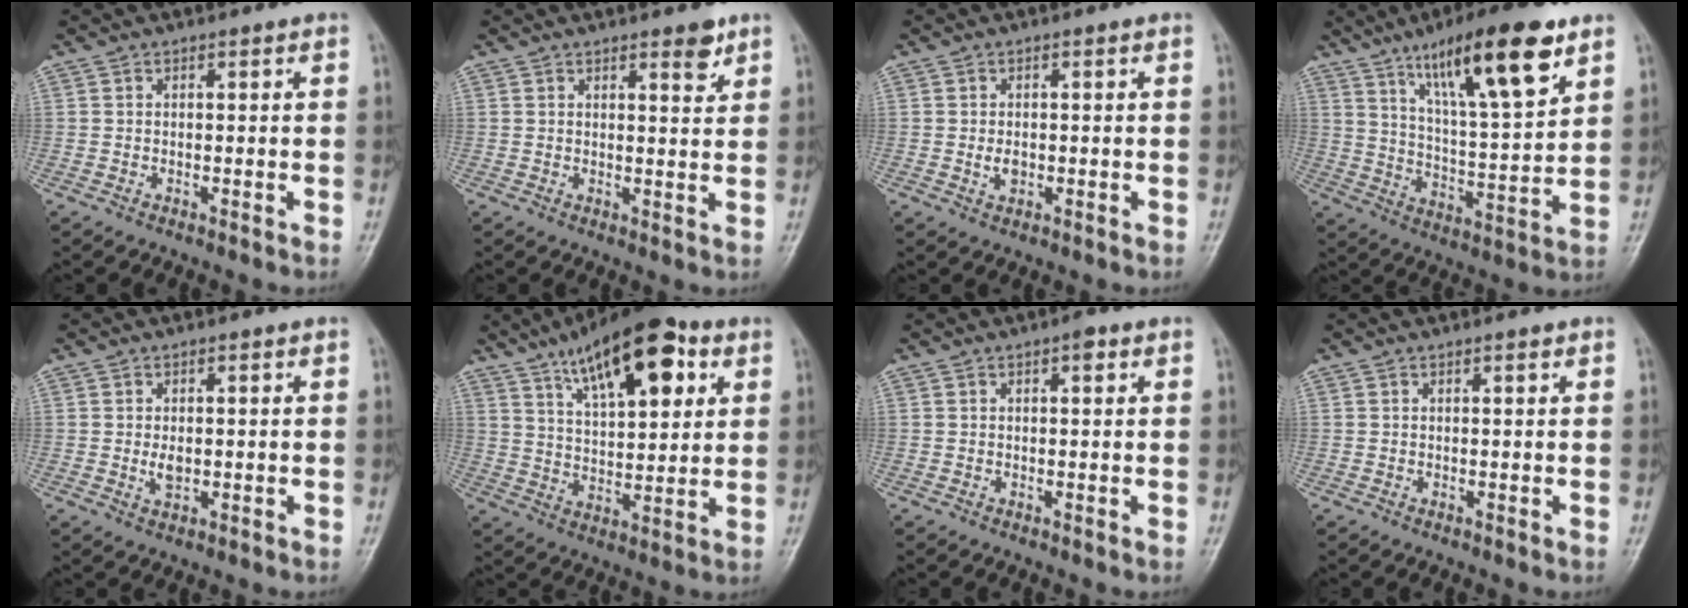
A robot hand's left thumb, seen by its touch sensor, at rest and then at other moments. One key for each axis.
{"total": 3.3, "fx": 2.2, "fy": 1.1, "fz": 2.2, "tx": -0.019, "ty": -0.014, "tz": 0.030}
{"total": 2.2, "fx": -0.3, "fy": 1.5, "fz": 1.6, "tx": -0.024, "ty": 0.000, "tz": -0.003}
{"total": 18.9, "fx": 10.8, "fy": 4.4, "fz": 14.9, "tx": -0.222, "ty": -0.046, "tz": 0.184}
{"total": 2.5, "fx": 0.0, "fy": 1.5, "fz": 2.0, "tx": -0.031, "ty": -0.005, "tz": 0.003}
{"total": 18.0, "fx": 8.9, "fy": 7.3, "fz": 13.9, "tx": -0.178, "ty": -0.024, "tz": 0.146}
{"total": 1.7, "fx": 0.8, "fy": 0.7, "fz": 1.3, "tx": -0.016, "ty": 0.001, "tz": 0.008}
{"total": 0.6, "fx": 0.4, "fy": 0.1, "fz": 0.4, "tx": -0.007, "ty": -0.001, "tz": 0.006}